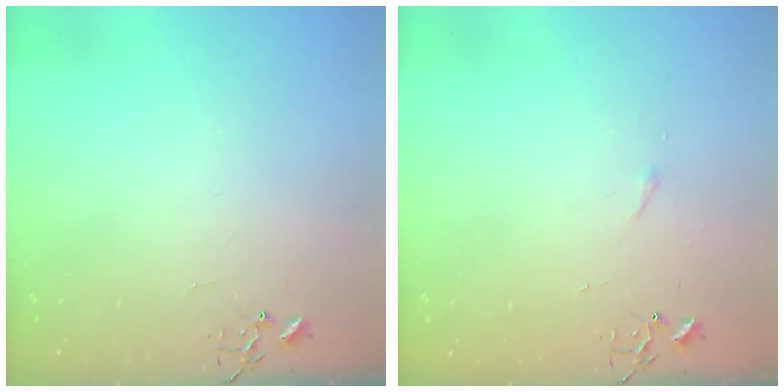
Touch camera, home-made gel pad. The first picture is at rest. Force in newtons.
{"total": 2.9, "press": 2.9, "slide": 0.5}